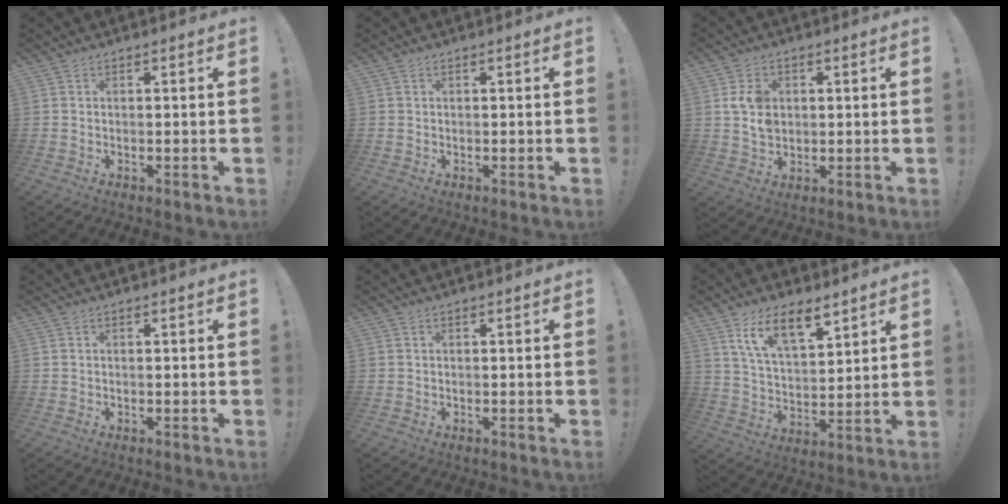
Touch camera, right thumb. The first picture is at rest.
{"total": 0.0}
{"total": 7.1, "force": [1.5, 5.6, 4.0], "torque": [-0.059, 0.000, 0.026]}
{"total": 0.0}
{"total": 0.0}
{"total": 12.8, "force": [8.4, 5.3, 8.1], "torque": [-0.141, -0.039, 0.153]}